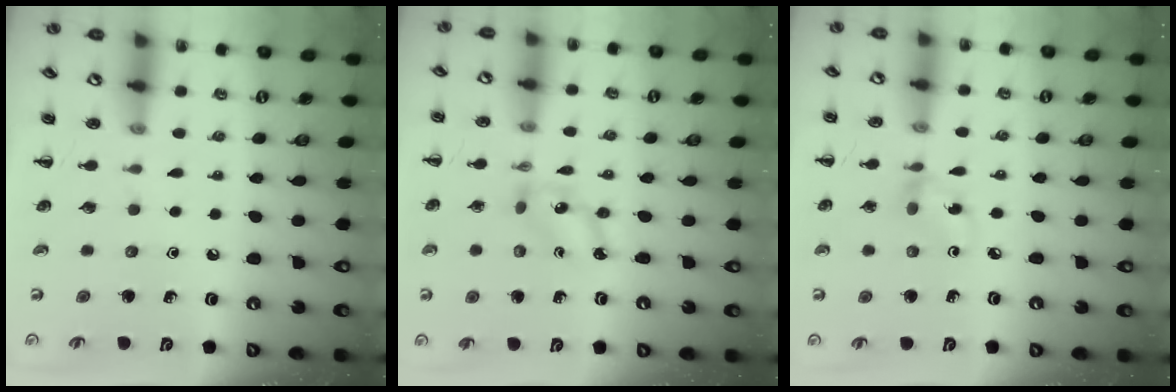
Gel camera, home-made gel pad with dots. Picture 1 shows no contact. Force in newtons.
{"total": 3.9, "press": 3.8, "slide": 0.9}
{"total": 3.8, "press": 3.6, "slide": 1.3}